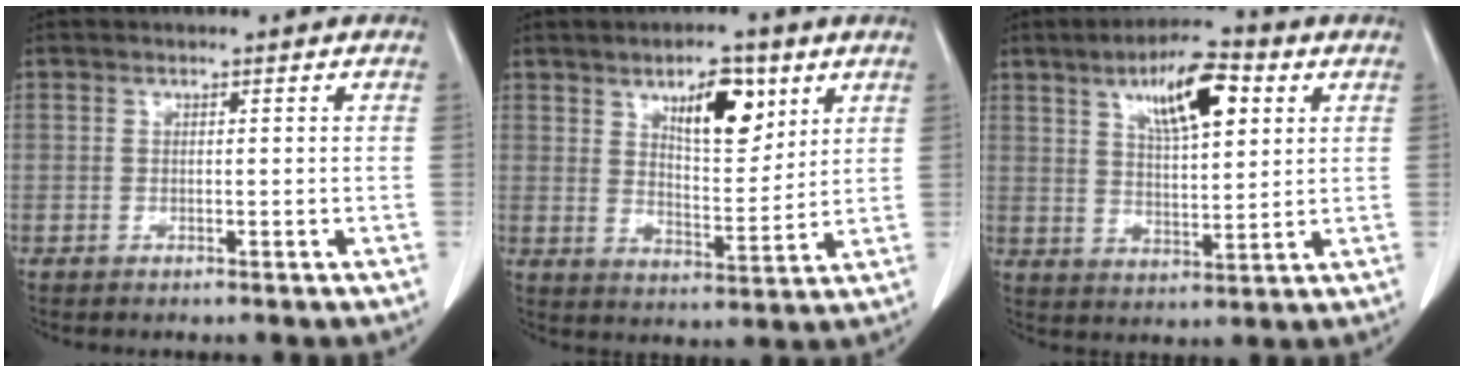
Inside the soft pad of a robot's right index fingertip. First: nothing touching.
{"total": 9.0, "force": [4.9, 3.2, 6.9], "torque": [-0.112, -0.001, 0.084]}
{"total": 10.7, "force": [4.9, 2.9, 9.1], "torque": [-0.157, 0.010, 0.084]}